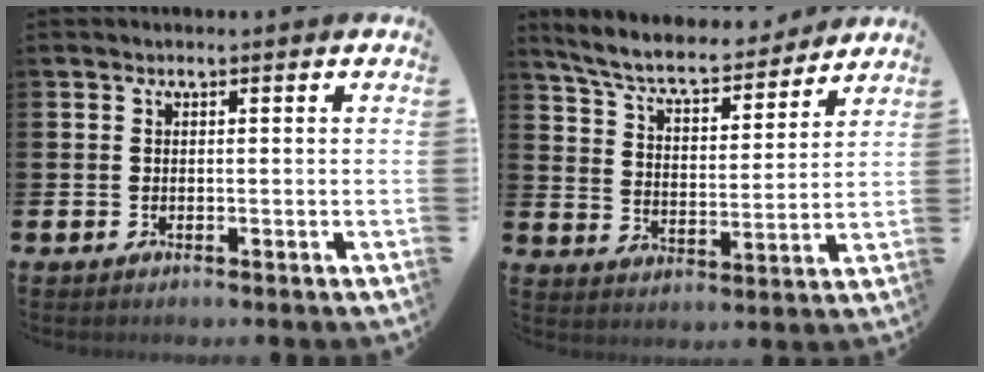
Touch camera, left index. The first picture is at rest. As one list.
[{"total": 7.5, "force": [6.9, 1.4, 2.6], "torque": [-0.084, -0.047, 0.117]}]